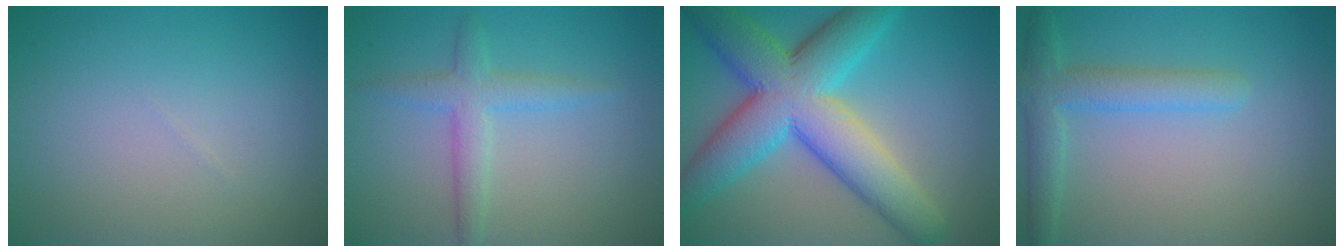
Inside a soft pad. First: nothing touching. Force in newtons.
{"total": 2.7, "press": 2.7, "slide": 0.1}
{"total": 11.1, "press": 11.1, "slide": 0.4}
{"total": 3.6, "press": 3.6, "slide": 0.4}